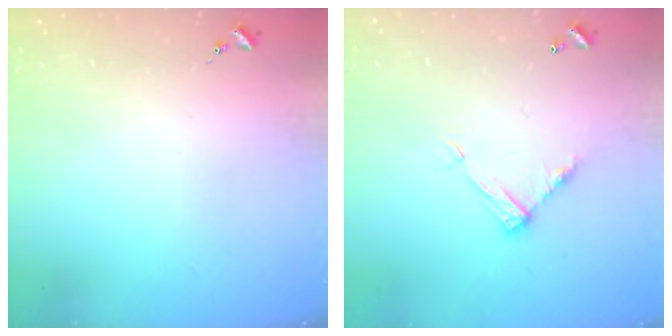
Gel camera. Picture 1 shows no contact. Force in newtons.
{"total": 9.2, "press": 9.2, "slide": 0.1}